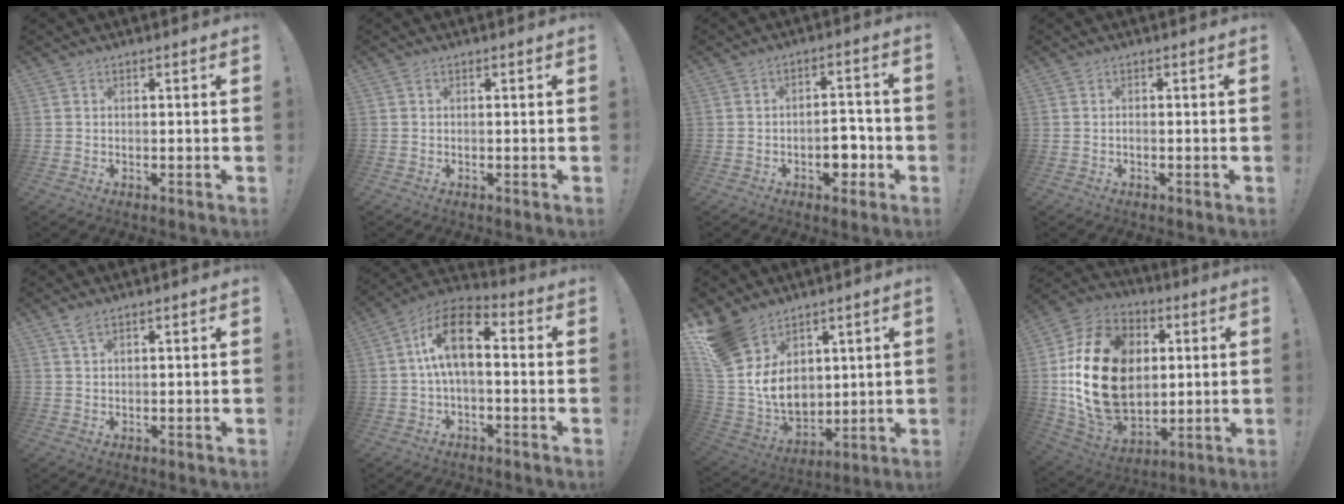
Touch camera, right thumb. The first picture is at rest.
{"total": 0.5, "force": [0.0, 0.1, 0.5], "torque": [-0.015, 0.002, 0.000]}
{"total": 7.6, "force": [-2.9, 4.6, 5.3], "torque": [-0.057, 0.015, -0.048]}
{"total": 0.7, "force": [-0.5, 0.1, 0.5], "torque": [-0.008, 0.000, -0.010]}
{"total": 2.7, "force": [1.7, 0.9, 1.8], "torque": [-0.033, -0.003, 0.030]}
{"total": 12.6, "force": [1.7, 6.2, 10.8], "torque": [-0.197, 0.012, 0.031]}
{"total": 16.4, "force": [6.5, 12.2, 8.7], "torque": [-0.190, -0.052, 0.130]}
{"total": 26.3, "force": [2.2, 18.8, 18.2], "torque": [-0.343, 0.002, 0.055]}